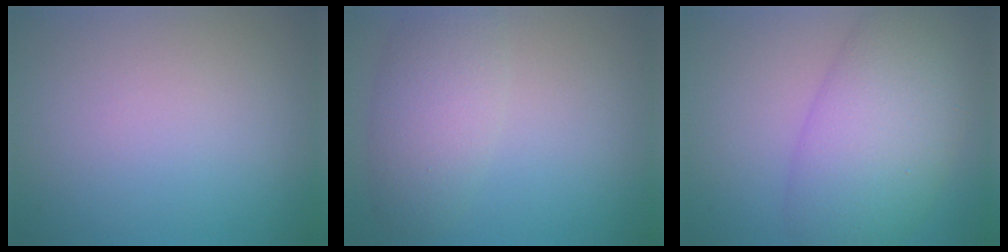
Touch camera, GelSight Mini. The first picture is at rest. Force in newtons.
{"total": 4.6, "press": 4.6, "slide": 0.2}
{"total": 8.9, "press": 8.9, "slide": 0.3}